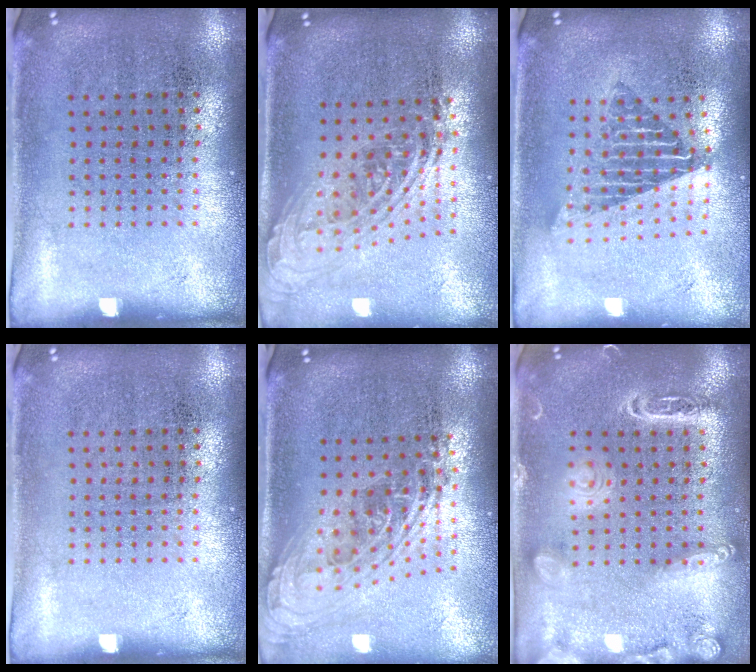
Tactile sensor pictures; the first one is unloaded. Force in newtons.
{"total": 2.1, "press": 1.5, "slide": 1.4}
{"total": 1.7, "press": 1.4, "slide": 1.0}
{"total": 0.0}
{"total": 2.2, "press": 1.6, "slide": 1.4}
{"total": 1.9, "press": 1.9, "slide": 0.1}